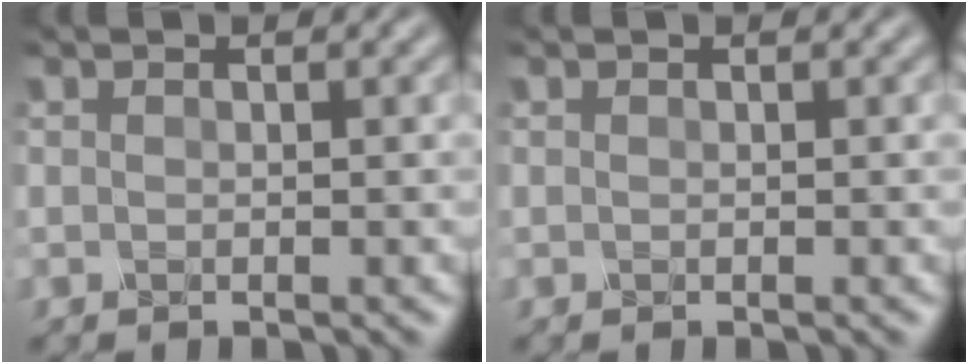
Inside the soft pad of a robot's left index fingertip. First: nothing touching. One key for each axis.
{"total": 0.0}